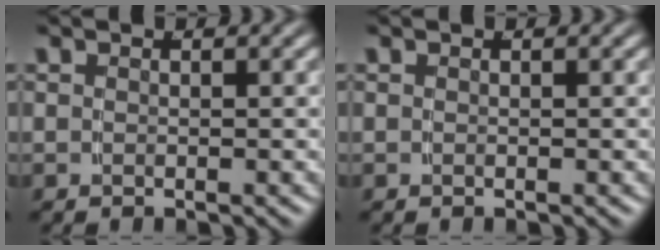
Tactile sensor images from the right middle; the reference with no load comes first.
{"total": 0.0}